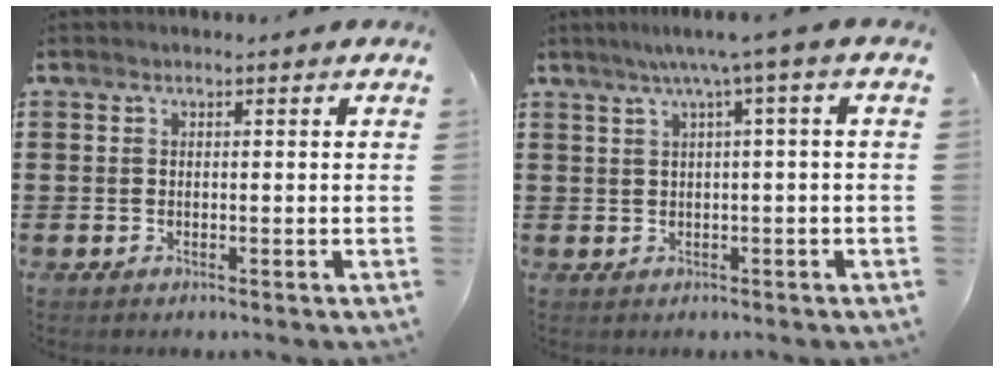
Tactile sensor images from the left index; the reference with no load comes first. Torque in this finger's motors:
{"motor_torque": [0.60, -0.57, 0.33, 0.04]}